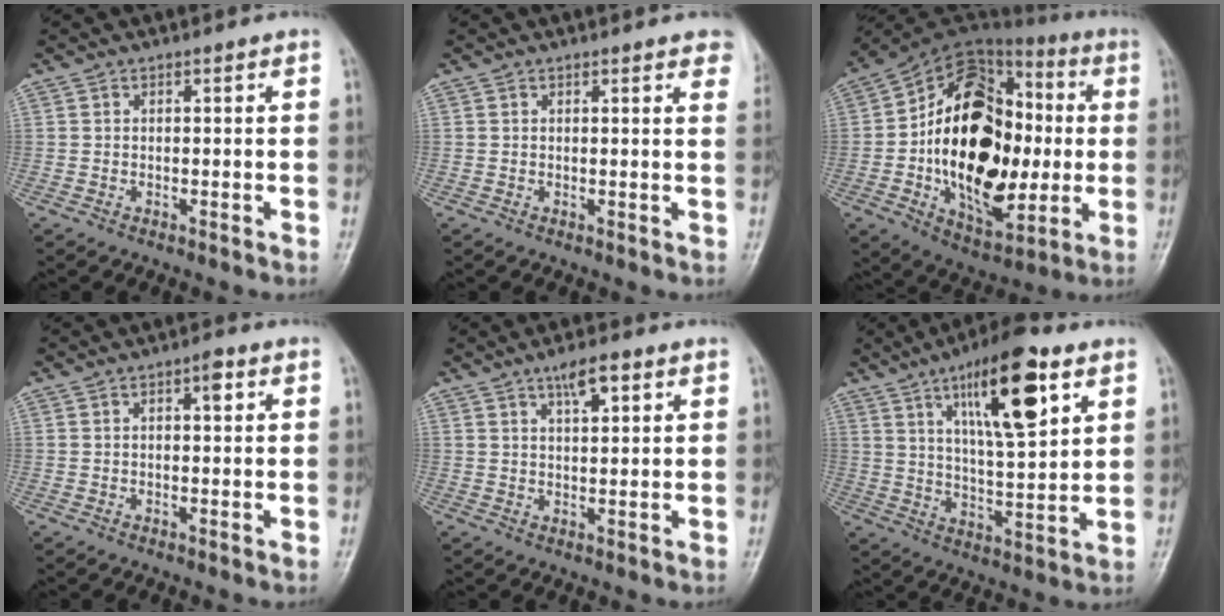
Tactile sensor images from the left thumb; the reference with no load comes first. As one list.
[{"total": 5.8, "force": [4.2, 1.5, 3.7], "torque": [-0.025, -0.006, 0.036]}, {"total": 28.1, "force": [-1.7, 17.5, 21.9], "torque": [-0.329, 0.014, -0.020]}, {"total": 2.3, "force": [0.8, 0.9, 2.0], "torque": [-0.025, 0.003, 0.009]}, {"total": 4.9, "force": [2.7, 1.5, 3.7], "torque": [-0.057, -0.008, 0.047]}, {"total": 17.0, "force": [8.1, 4.8, 14.2], "torque": [-0.208, -0.033, 0.134]}]